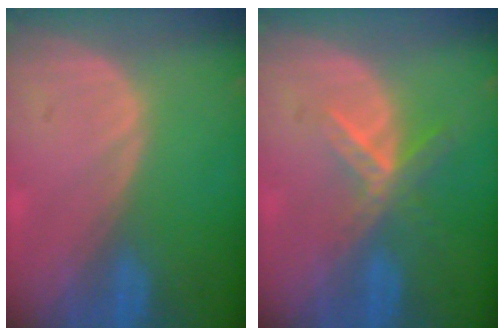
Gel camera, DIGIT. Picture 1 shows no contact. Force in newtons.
{"total": 5.7, "press": 5.0, "slide": 2.8}